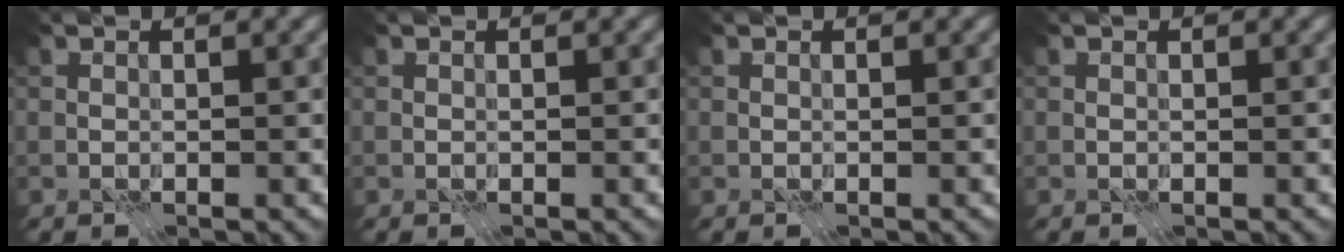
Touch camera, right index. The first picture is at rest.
{"total": 0.0}
{"total": 0.0}
{"total": 0.0}